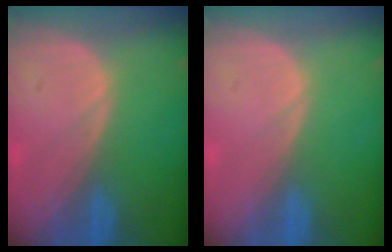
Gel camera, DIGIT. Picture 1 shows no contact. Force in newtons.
{"total": 0.0}